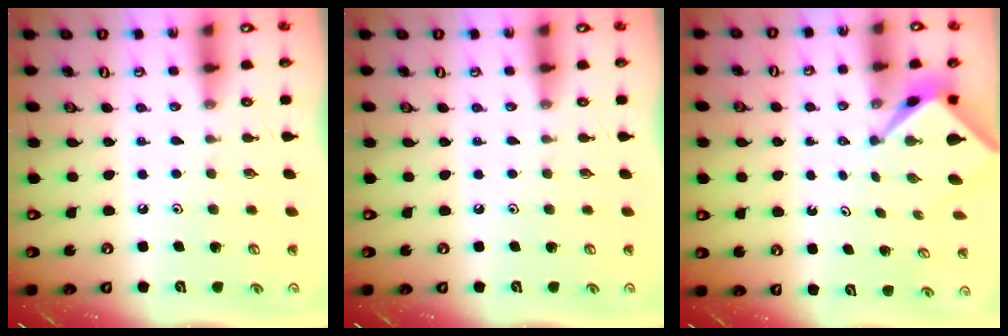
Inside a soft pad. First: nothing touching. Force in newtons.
{"total": 0.0}
{"total": 2.4, "press": 2.3, "slide": 0.3}